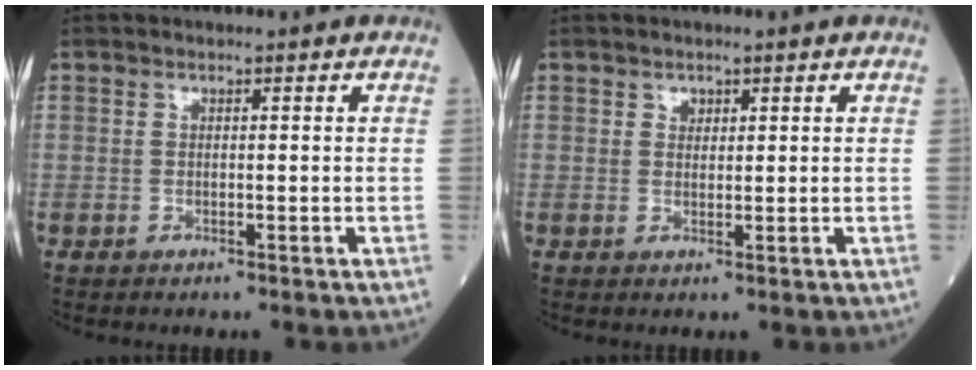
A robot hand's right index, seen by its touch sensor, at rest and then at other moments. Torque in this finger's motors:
{"motor_torque": [0.00, 0.00, 0.01, 0.01]}